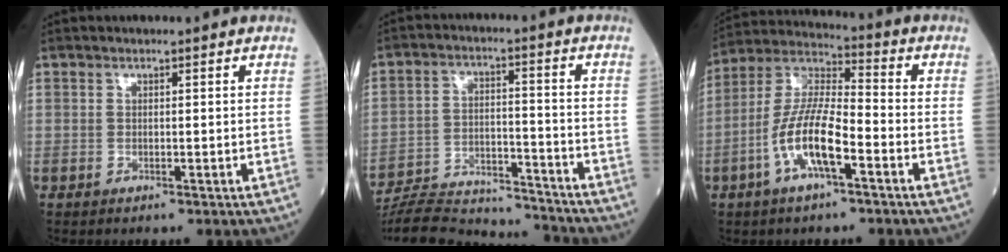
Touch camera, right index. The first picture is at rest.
{"total": 19.5, "force": [-18.8, 2.3, 4.4], "torque": [-0.107, 0.002, -0.284]}
{"total": 11.5, "force": [-4.3, 2.7, 10.3], "torque": [-0.217, 0.007, -0.085]}